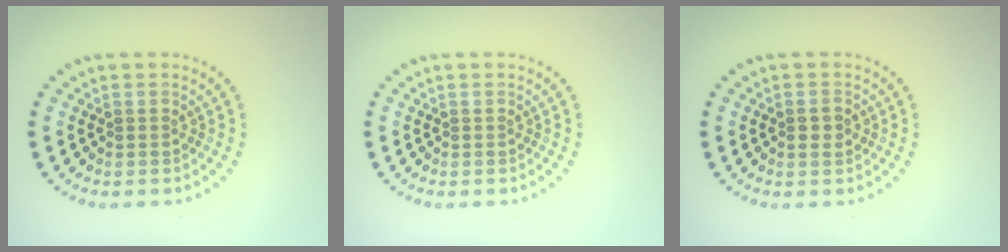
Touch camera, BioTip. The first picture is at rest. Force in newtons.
{"total": 0.0}
{"total": 1.4, "press": 1.3, "slide": 0.2}